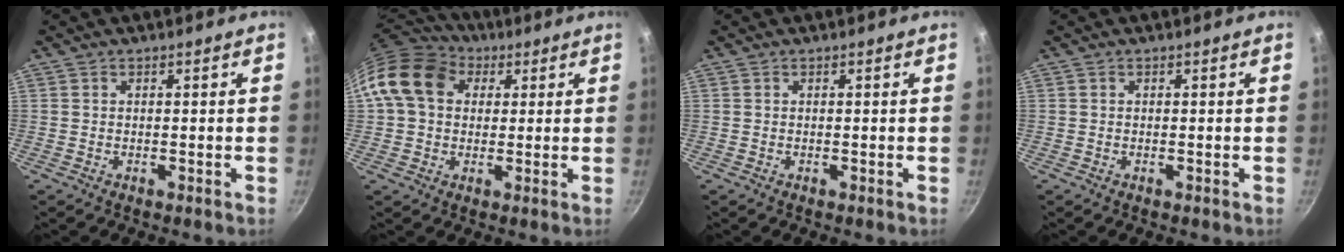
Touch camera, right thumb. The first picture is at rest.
{"total": 13.8, "force": [3.7, 10.7, 7.9], "torque": [-0.125, 0.024, 0.048]}
{"total": 0.0}
{"total": 0.0}